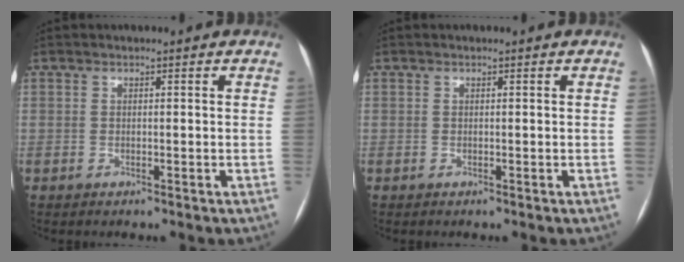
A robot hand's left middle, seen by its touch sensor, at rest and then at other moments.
{"total": 0.0}